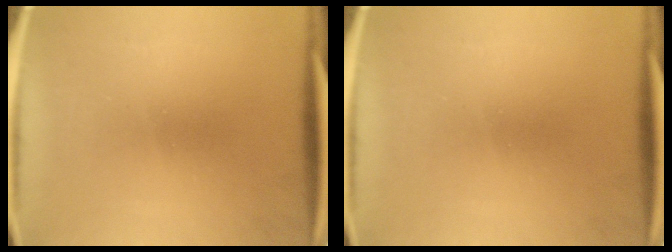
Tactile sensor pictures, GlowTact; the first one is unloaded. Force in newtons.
{"total": 0.0}